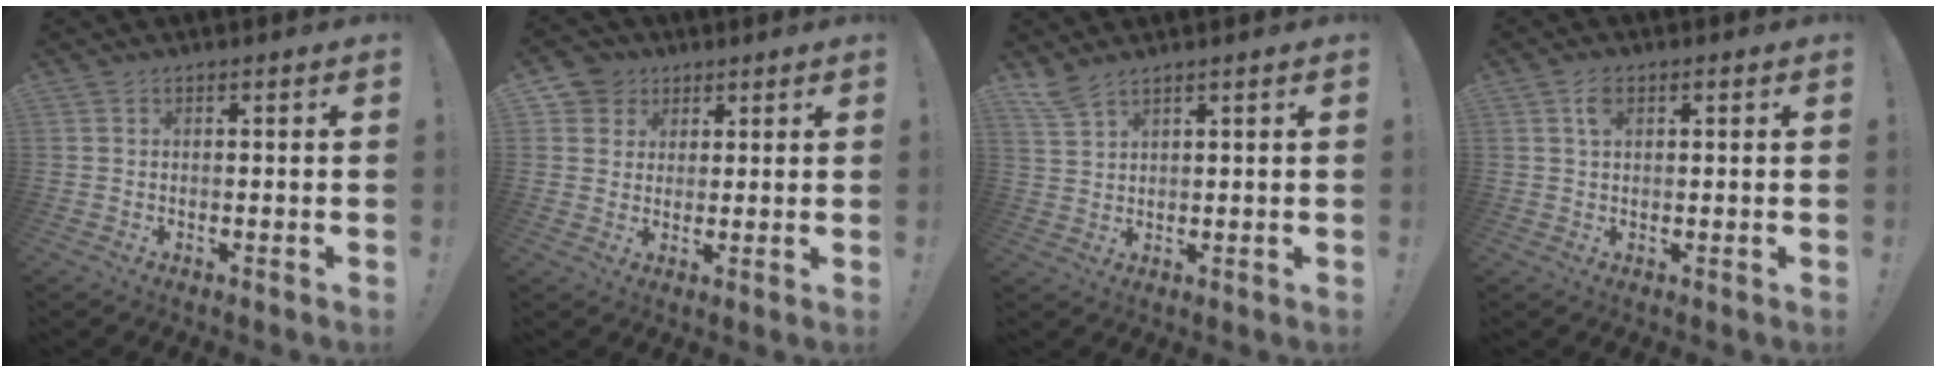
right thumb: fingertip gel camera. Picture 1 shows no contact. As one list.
[{"total": 5.8, "force": [2.6, 5.2, 0.7], "torque": [-0.011, -0.014, 0.051]}, {"total": 4.4, "force": [3.6, 0.9, 2.3], "torque": [-0.053, -0.016, 0.069]}, {"total": 3.2, "force": [1.1, 1.8, 2.3], "torque": [-0.036, 0.001, 0.017]}]